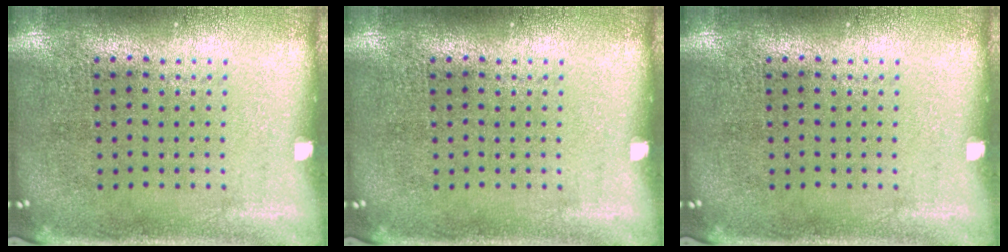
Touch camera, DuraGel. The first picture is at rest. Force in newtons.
{"total": 0.0}
{"total": 0.0}